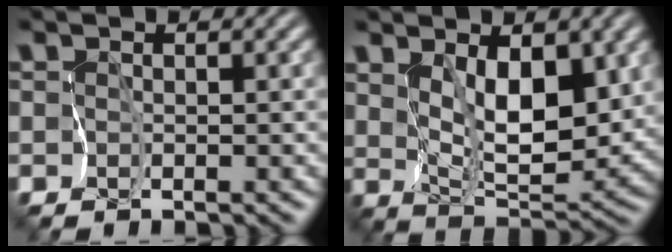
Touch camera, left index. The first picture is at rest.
{"total": 5.7, "force": [2.4, 2.3, 4.6], "torque": [-0.079, -0.013, 0.055]}